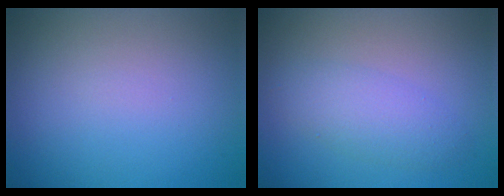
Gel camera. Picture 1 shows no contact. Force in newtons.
{"total": 2.9, "press": 2.9, "slide": 0.1}